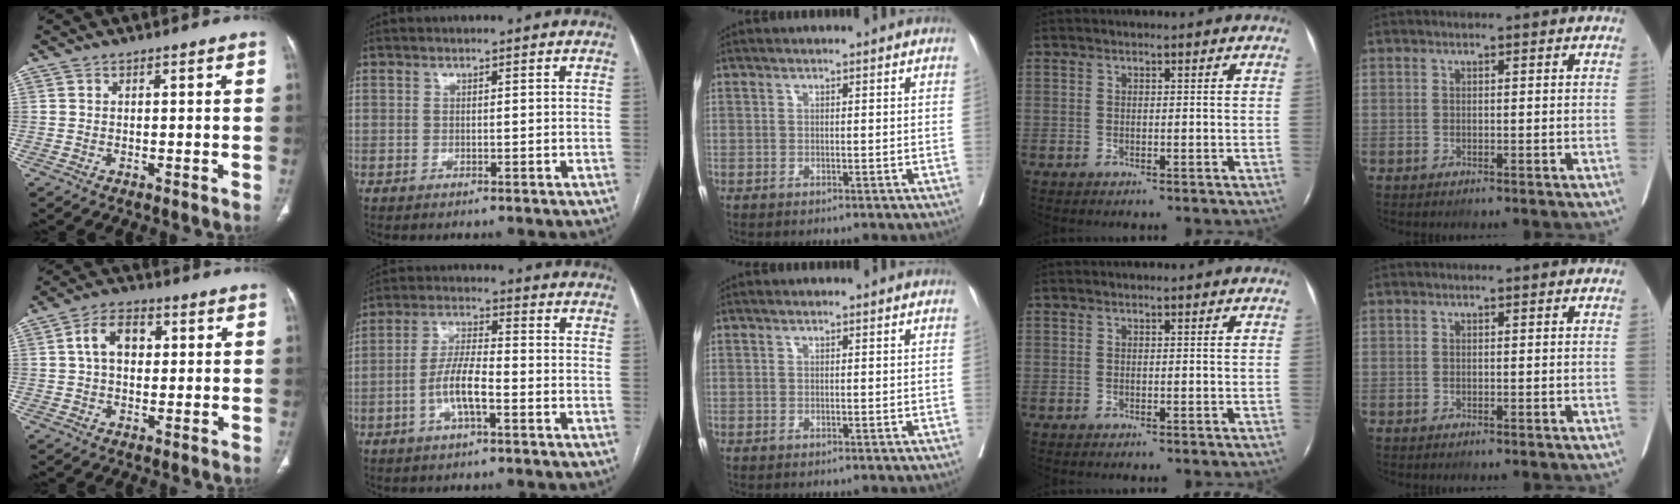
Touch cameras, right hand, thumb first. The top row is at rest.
{"thumb": {"total": 7.0, "force": [1.2, 4.7, 5.1], "torque": [-0.078, 0.015, 0.016]}, "index": {"total": 6.8, "force": [-2.4, 1.6, 6.2], "torque": [-0.128, 0.007, -0.048]}}